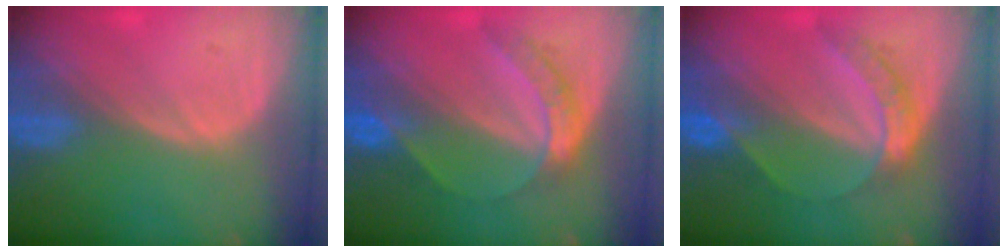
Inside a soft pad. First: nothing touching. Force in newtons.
{"total": 6.7, "press": 5.5, "slide": 3.9}
{"total": 6.7, "press": 5.5, "slide": 3.9}